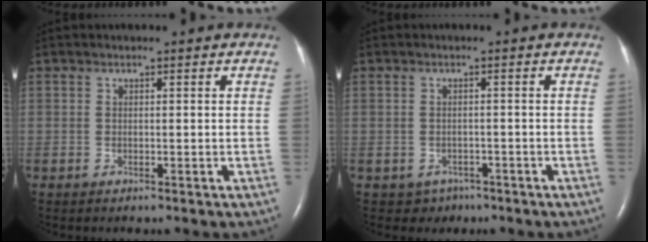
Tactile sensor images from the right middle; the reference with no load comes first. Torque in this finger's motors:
{"motor_torque": [-0.10, -0.18, -0.04, 0.01]}